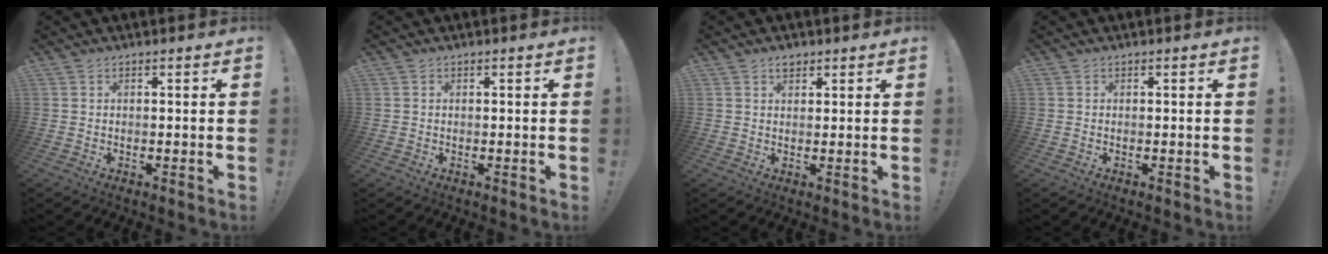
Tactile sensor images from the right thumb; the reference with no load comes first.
{"total": 0.0}
{"total": 2.4, "force": [1.6, 1.5, 0.9], "torque": [-0.009, -0.005, 0.028]}
{"total": 0.0}